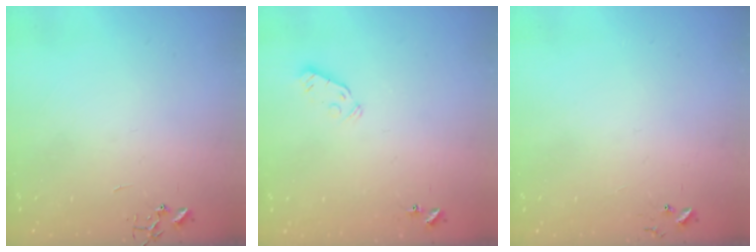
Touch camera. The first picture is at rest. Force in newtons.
{"total": 3.7, "press": 3.6, "slide": 0.6}
{"total": 4.7, "press": 4.7, "slide": 0.4}